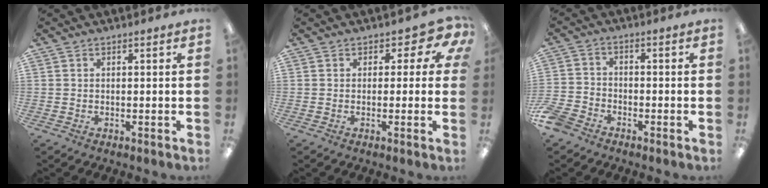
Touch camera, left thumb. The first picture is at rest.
{"total": 5.1, "force": [1.8, 3.3, 3.4], "torque": [-0.043, -0.003, 0.029]}
{"total": 5.5, "force": [-4.4, 2.7, 2.0], "torque": [-0.049, 0.016, -0.088]}